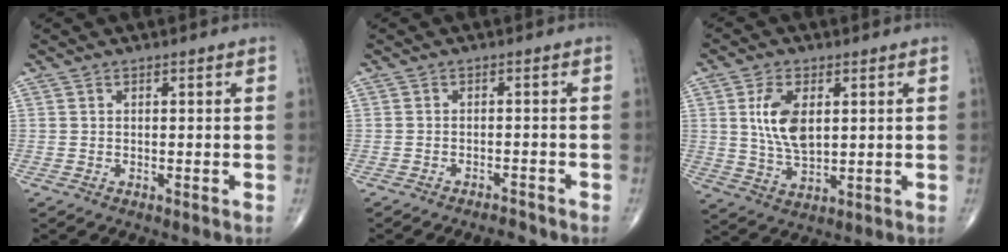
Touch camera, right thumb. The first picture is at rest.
{"total": 2.0, "force": [-1.9, 0.4, 0.5], "torque": [-0.016, 0.009, -0.028]}
{"total": 8.9, "force": [2.0, 4.8, 7.3], "torque": [-0.135, -0.011, 0.043]}